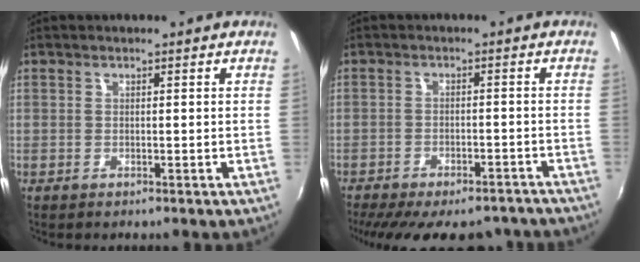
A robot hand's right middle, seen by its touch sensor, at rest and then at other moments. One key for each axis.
{"total": 19.0, "fx": -15.7, "fy": 6.7, "fz": 8.4, "tx": -0.173, "ty": -0.019, "tz": -0.203}